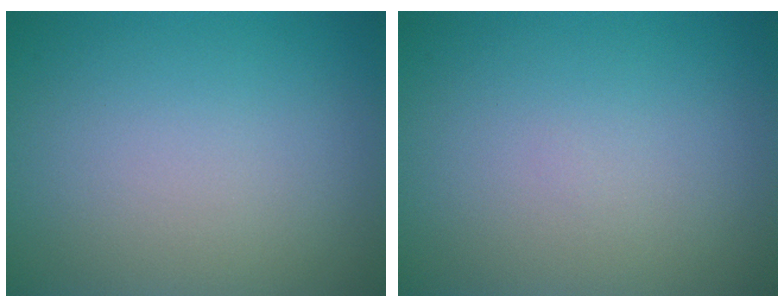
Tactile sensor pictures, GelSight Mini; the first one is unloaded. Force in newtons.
{"total": 0.0}